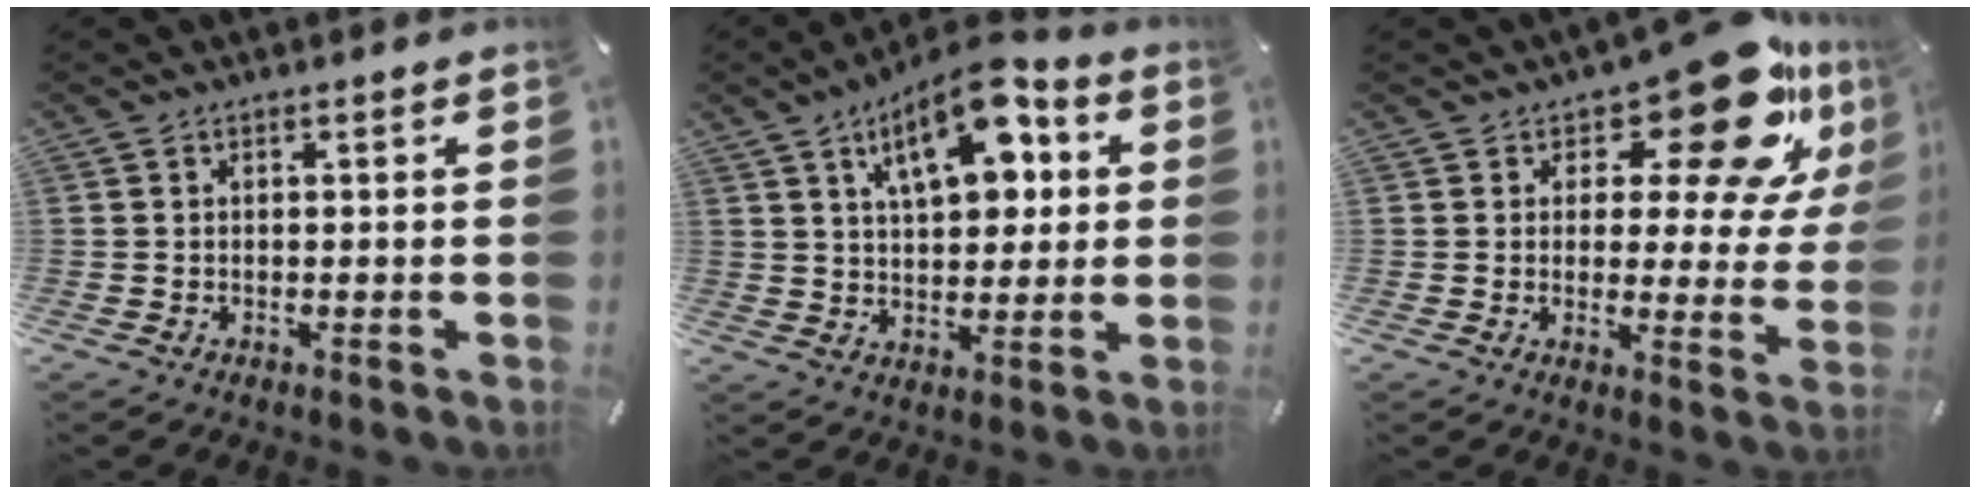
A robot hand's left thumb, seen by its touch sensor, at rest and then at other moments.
{"total": 14.7, "force": [6.5, 7.7, 10.7], "torque": [-0.157, -0.017, 0.110]}
{"total": 17.9, "force": [11.6, 7.1, 11.6], "torque": [-0.158, -0.083, 0.190]}